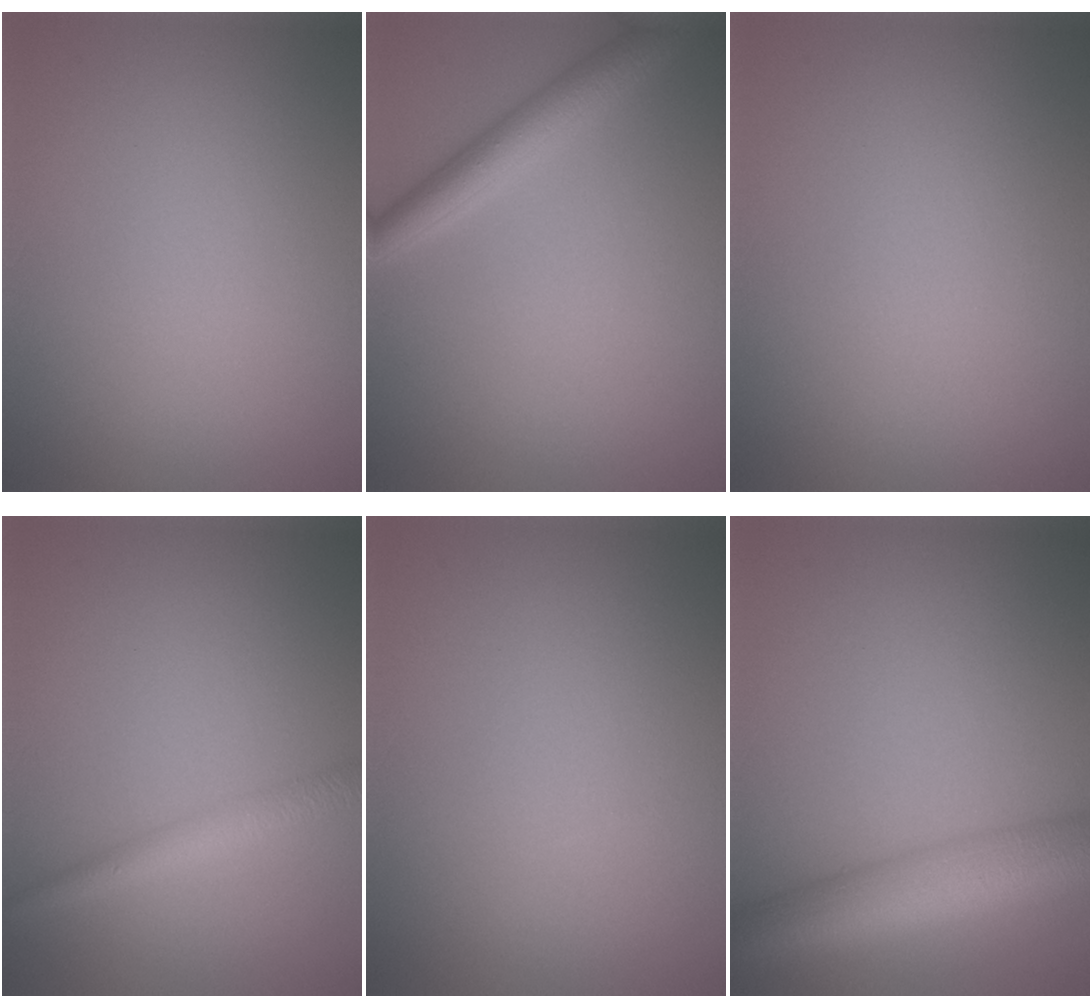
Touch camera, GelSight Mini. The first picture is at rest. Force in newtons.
{"total": 3.2, "press": 3.2, "slide": 0.1}
{"total": 0.0}
{"total": 2.2, "press": 2.2, "slide": 0.2}
{"total": 0.0}
{"total": 8.7, "press": 8.7, "slide": 0.2}